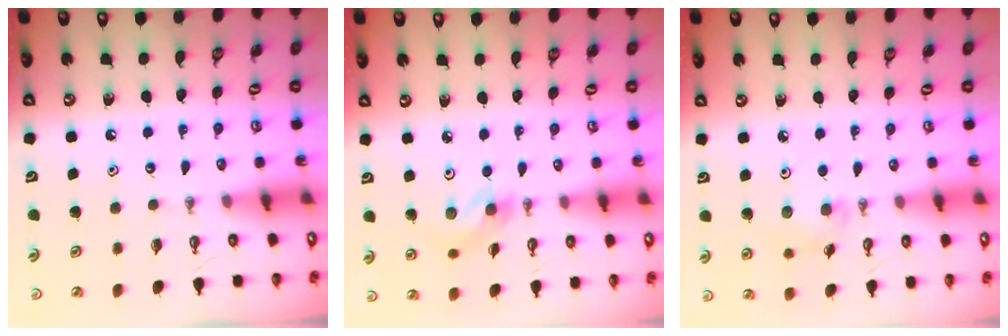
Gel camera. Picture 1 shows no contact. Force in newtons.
{"total": 5.4, "press": 5.0, "slide": 2.0}
{"total": 6.3, "press": 4.7, "slide": 4.3}